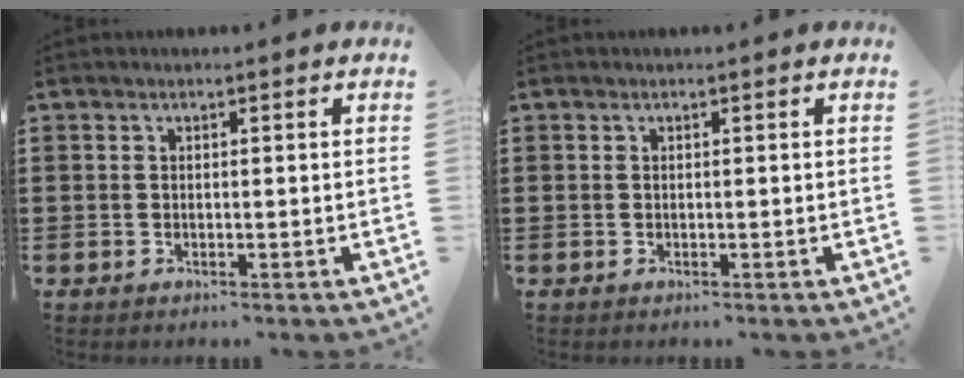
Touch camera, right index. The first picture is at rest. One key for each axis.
{"total": 0.0}